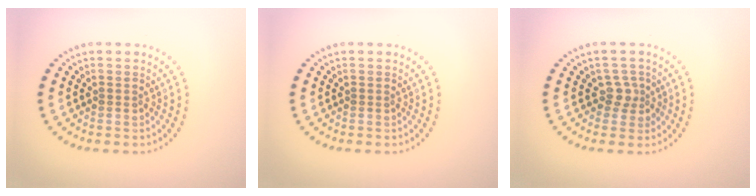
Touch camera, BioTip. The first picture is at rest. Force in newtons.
{"total": 0.0}
{"total": 1.7, "press": 1.2, "slide": 1.2}